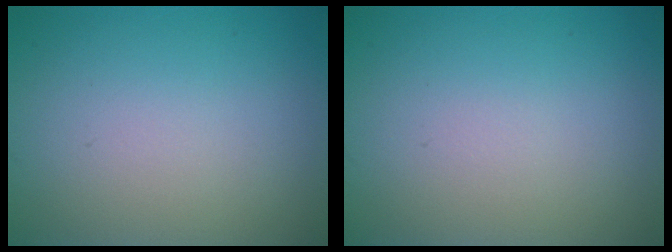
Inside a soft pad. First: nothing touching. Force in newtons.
{"total": 0.0}